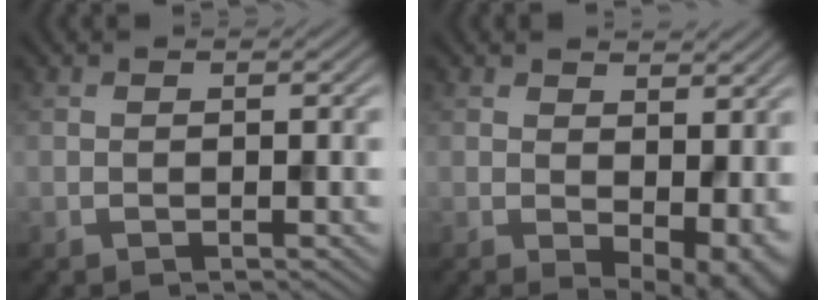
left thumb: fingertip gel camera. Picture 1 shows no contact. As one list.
[{"total": 6.9, "force": [0.4, 4.1, 5.5], "torque": [-0.077, -0.023, 0.018]}]